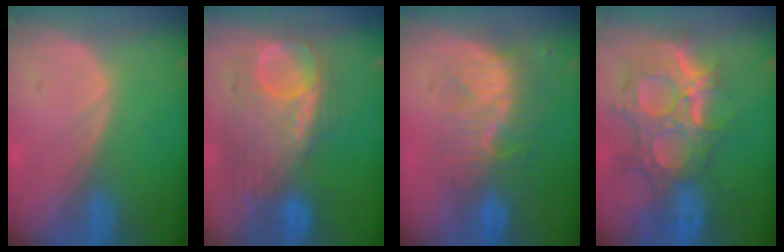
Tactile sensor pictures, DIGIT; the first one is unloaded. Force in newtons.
{"total": 10.4, "press": 9.9, "slide": 3.0}
{"total": 8.6, "press": 7.8, "slide": 3.5}
{"total": 12.0, "press": 10.7, "slide": 5.3}